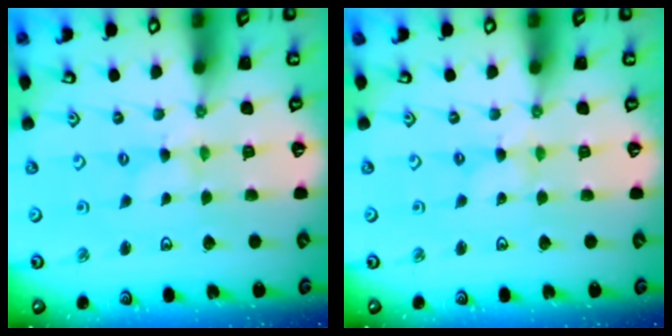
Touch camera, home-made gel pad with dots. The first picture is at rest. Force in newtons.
{"total": 0.0}